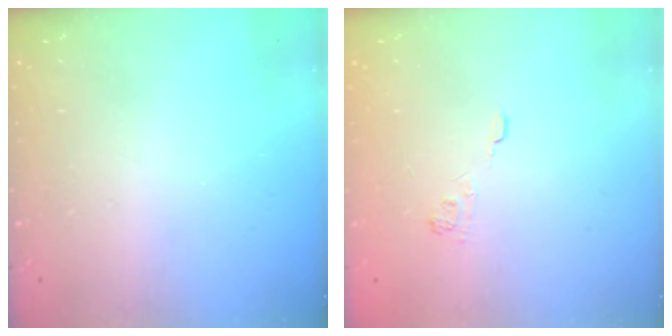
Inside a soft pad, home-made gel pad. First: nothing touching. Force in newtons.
{"total": 2.3, "press": 1.8, "slide": 1.3}